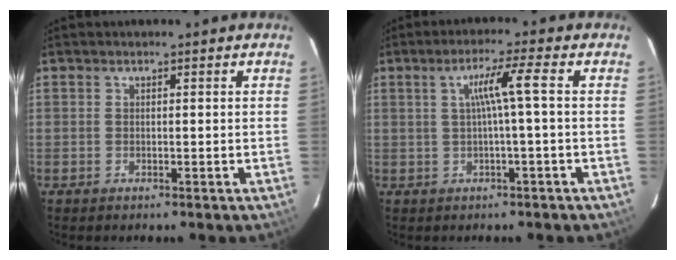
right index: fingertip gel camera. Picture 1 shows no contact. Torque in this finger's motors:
{"motor_torque": [0.73, -0.02, 0.46, 0.11]}